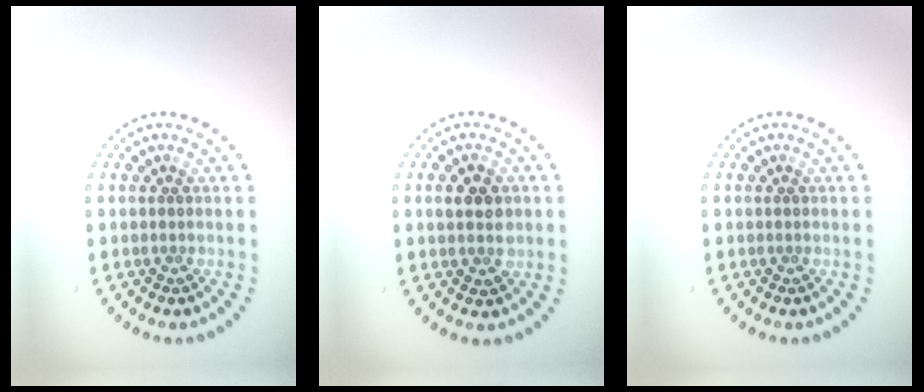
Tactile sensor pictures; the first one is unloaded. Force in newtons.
{"total": 2.5, "press": 2.5, "slide": 0.3}
{"total": 0.0}